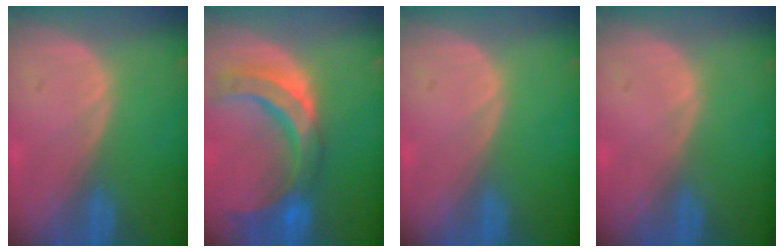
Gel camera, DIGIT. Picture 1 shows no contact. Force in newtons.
{"total": 11.1, "press": 9.5, "slide": 5.8}
{"total": 0.0}
{"total": 0.0}